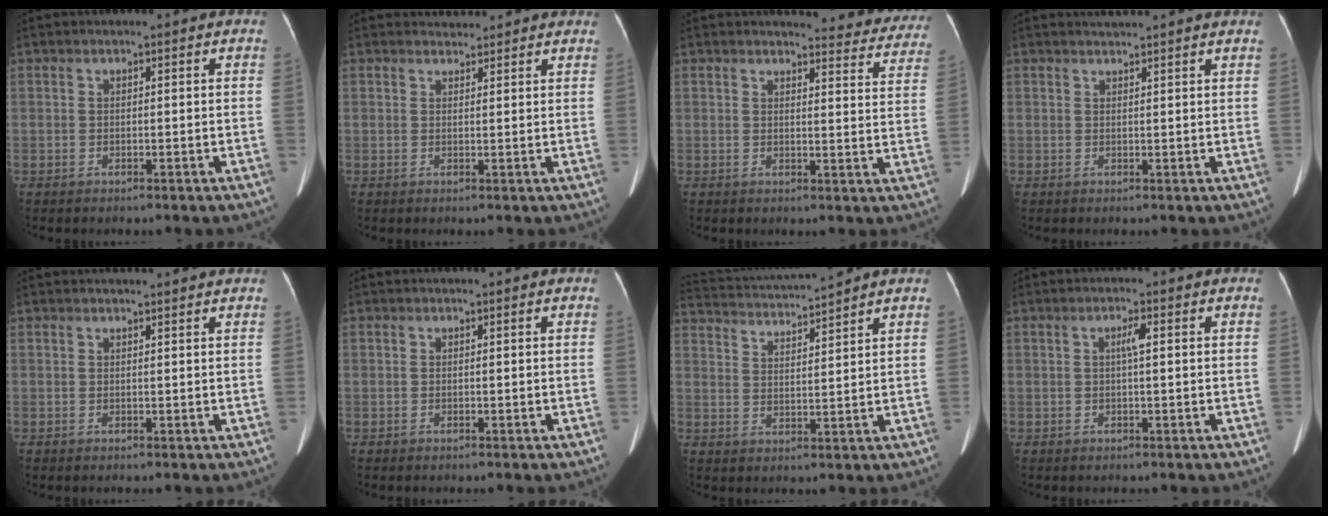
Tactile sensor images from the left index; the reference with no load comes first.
{"total": 2.4, "force": [2.3, 0.8, -0.1], "torque": [-0.001, 0.013, 0.027]}
{"total": 10.2, "force": [10.0, 1.6, 1.1], "torque": [0.018, -0.051, 0.082]}
{"total": 2.9, "force": [2.6, -0.3, 1.3], "torque": [-0.016, 0.019, 0.034]}
{"total": 4.2, "force": [4.1, 0.0, 1.1], "torque": [-0.011, 0.023, 0.045]}
{"total": 0.0}
{"total": 10.5, "force": [10.0, -1.1, 3.1], "torque": [-0.070, 0.020, 0.162]}
{"total": 1.8, "force": [0.4, 0.1, 1.8], "torque": [-0.035, 0.001, 0.006]}